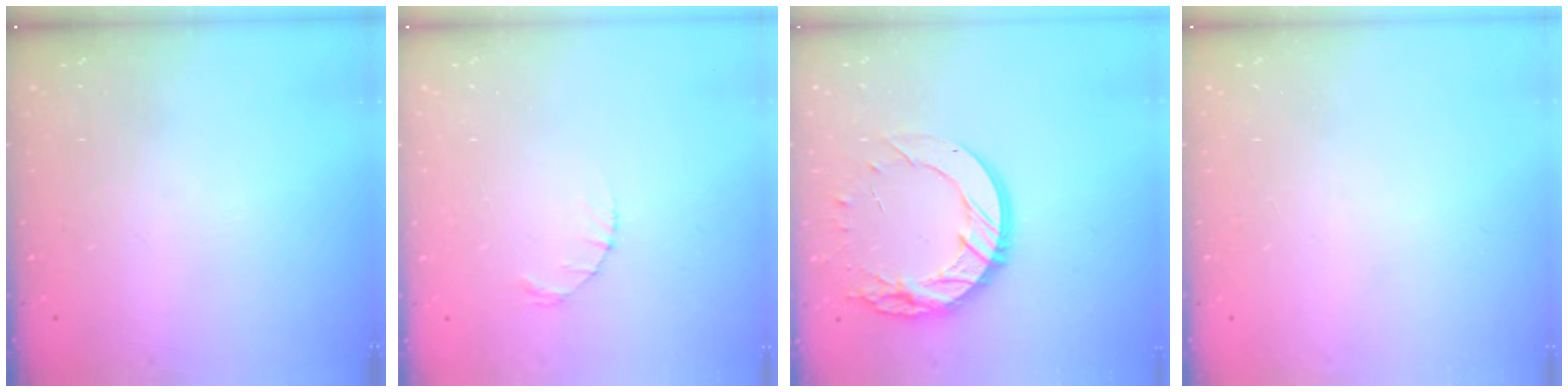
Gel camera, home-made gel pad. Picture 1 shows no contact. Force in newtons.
{"total": 1.2, "press": 1.1, "slide": 0.2}
{"total": 16.8, "press": 16.8, "slide": 1.2}
{"total": 0.0}